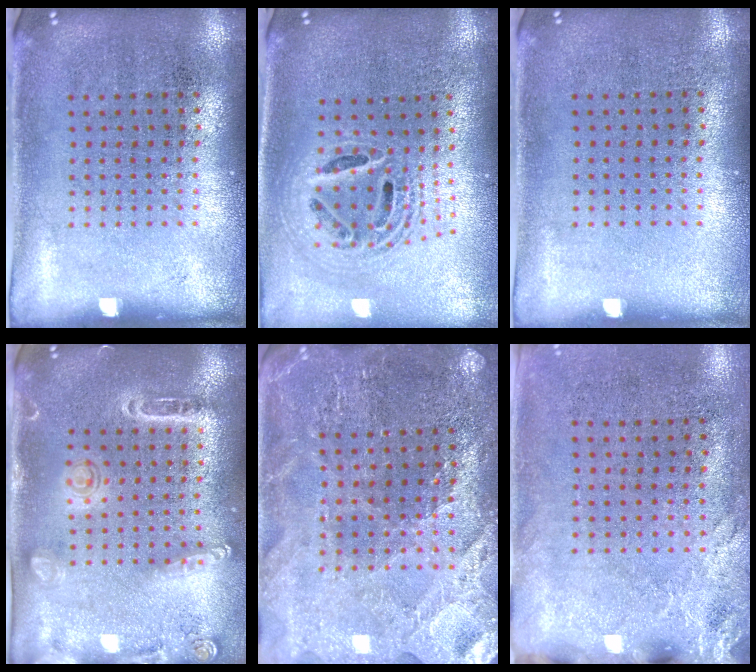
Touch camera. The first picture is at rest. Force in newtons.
{"total": 2.1, "press": 1.7, "slide": 1.2}
{"total": 0.0}
{"total": 1.5, "press": 1.5, "slide": 0.4}
{"total": 2.7, "press": 2.7, "slide": 0.3}
{"total": 2.5, "press": 2.1, "slide": 1.5}